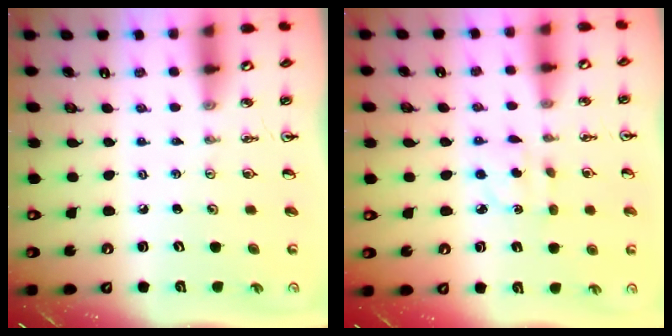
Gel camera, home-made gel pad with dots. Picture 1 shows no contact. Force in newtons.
{"total": 2.0, "press": 2.0, "slide": 0.4}